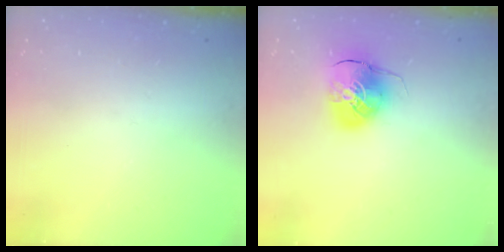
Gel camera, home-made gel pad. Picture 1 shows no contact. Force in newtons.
{"total": 9.6, "press": 9.4, "slide": 1.7}